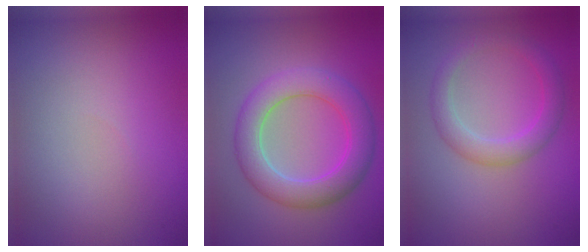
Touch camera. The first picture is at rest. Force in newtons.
{"total": 5.9, "press": 5.9, "slide": 0.4}
{"total": 3.1, "press": 3.1, "slide": 0.0}